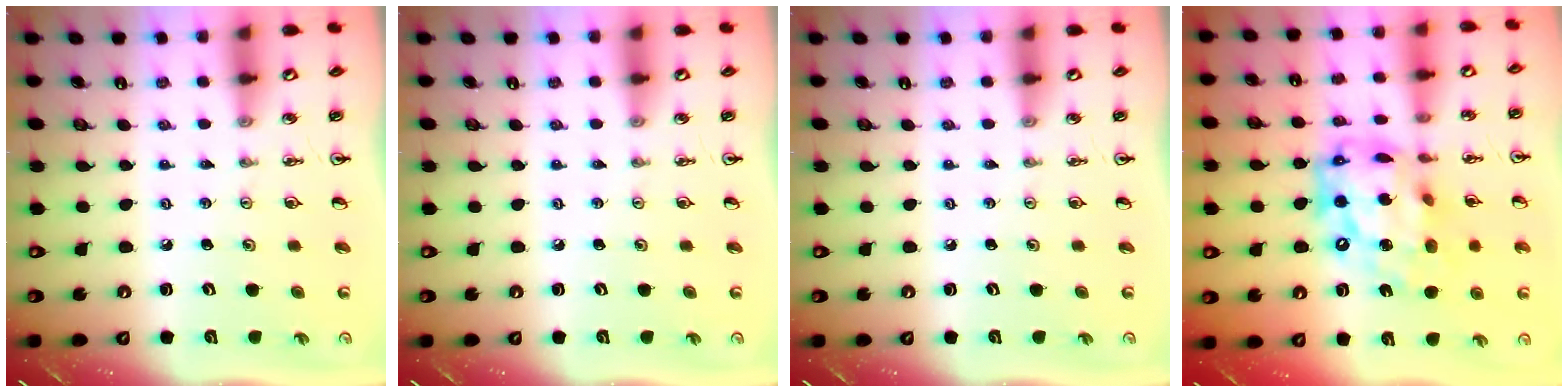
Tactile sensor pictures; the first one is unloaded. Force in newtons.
{"total": 0.0}
{"total": 0.0}
{"total": 20.7, "press": 20.6, "slide": 1.8}